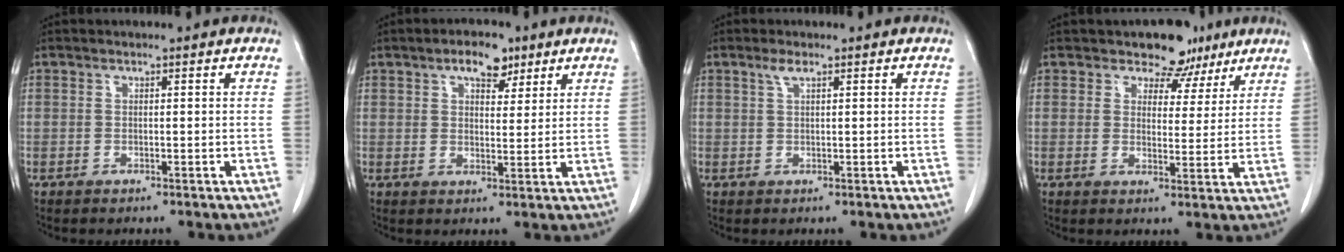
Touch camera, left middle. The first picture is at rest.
{"total": 5.5, "force": [3.4, 2.5, 3.4], "torque": [-0.050, 0.009, 0.053]}
{"total": 1.4, "force": [0.9, 0.3, 1.1], "torque": [-0.023, 0.006, 0.019]}
{"total": 6.3, "force": [4.7, 3.9, 1.5], "torque": [-0.007, 0.000, 0.066]}